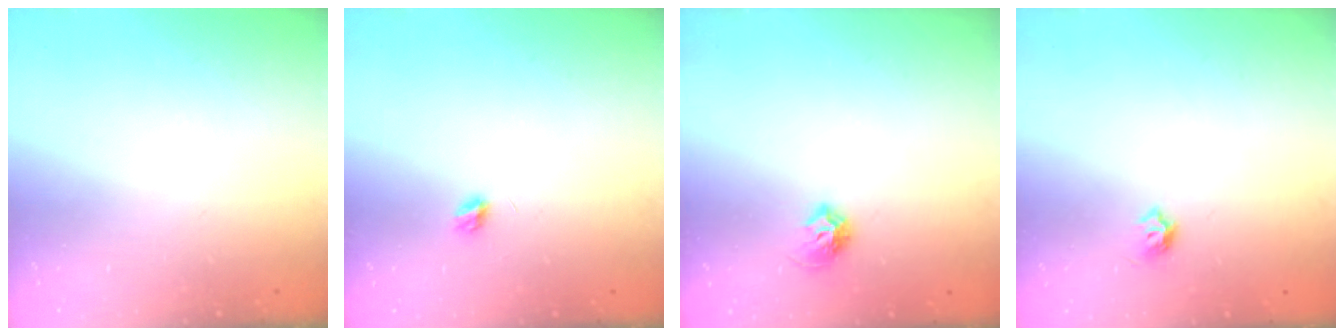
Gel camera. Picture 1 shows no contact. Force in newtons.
{"total": 3.9, "press": 3.9, "slide": 0.3}
{"total": 7.0, "press": 6.9, "slide": 0.8}
{"total": 4.0, "press": 3.9, "slide": 0.7}